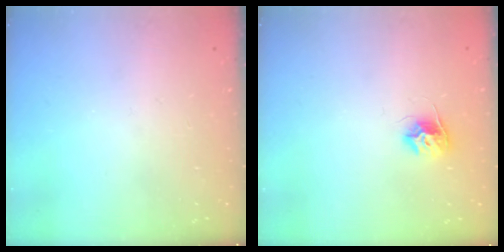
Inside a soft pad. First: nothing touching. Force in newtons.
{"total": 8.3, "press": 8.2, "slide": 0.6}